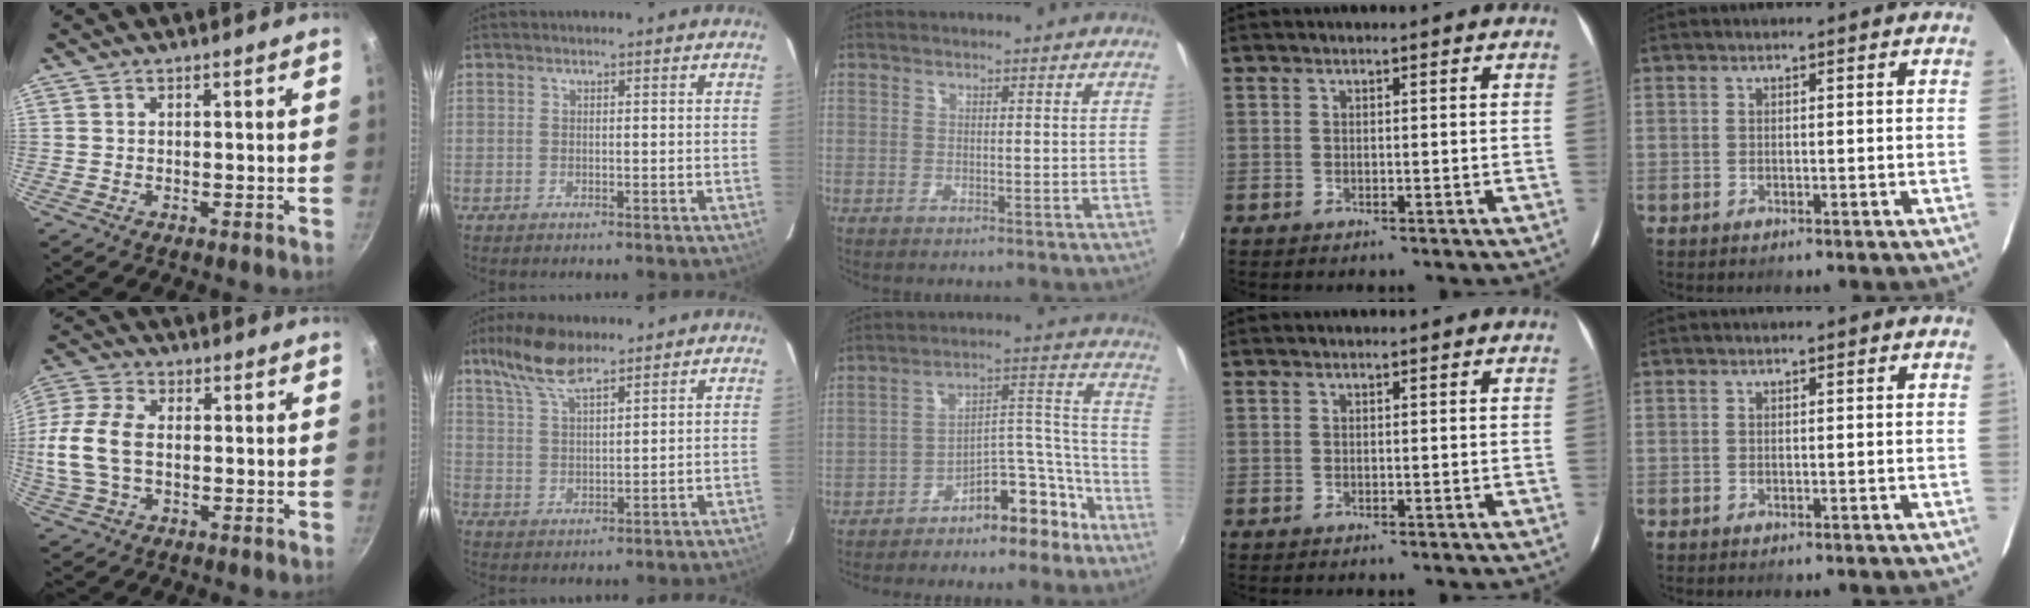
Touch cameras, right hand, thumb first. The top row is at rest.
{"thumb": {"total": 12.3, "force": [-0.2, 7.6, 9.7], "torque": [-0.204, 0.021, -0.016]}, "index": {"total": 9.4, "force": [6.9, 2.8, 5.7], "torque": [-0.114, 0.017, 0.134]}, "middle": {"total": 13.2, "force": [-10.6, 5.3, 6.0], "torque": [-0.083, 0.069, -0.152]}}